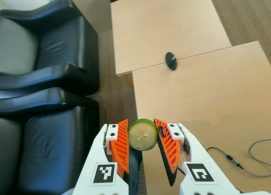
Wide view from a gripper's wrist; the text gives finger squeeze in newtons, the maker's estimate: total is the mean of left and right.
{"total": 11.8, "left": 13.1, "right": 10.6}